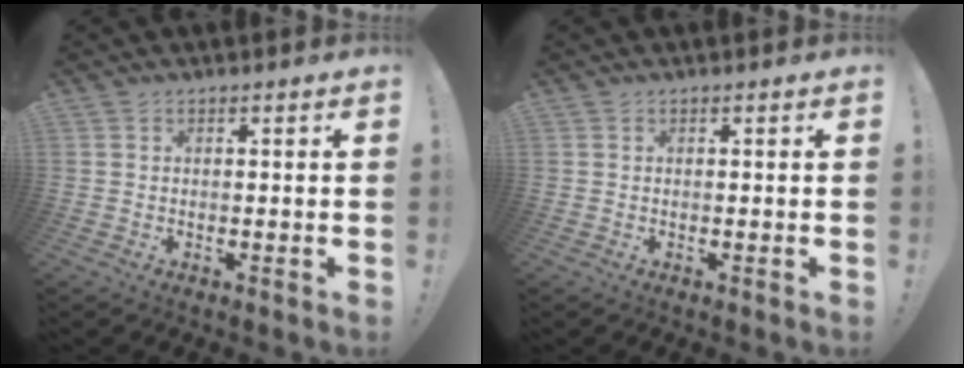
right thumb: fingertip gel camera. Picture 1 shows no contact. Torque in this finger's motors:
{"motor_torque": [-0.06, -0.10, 0.18, -0.14, 0.03]}